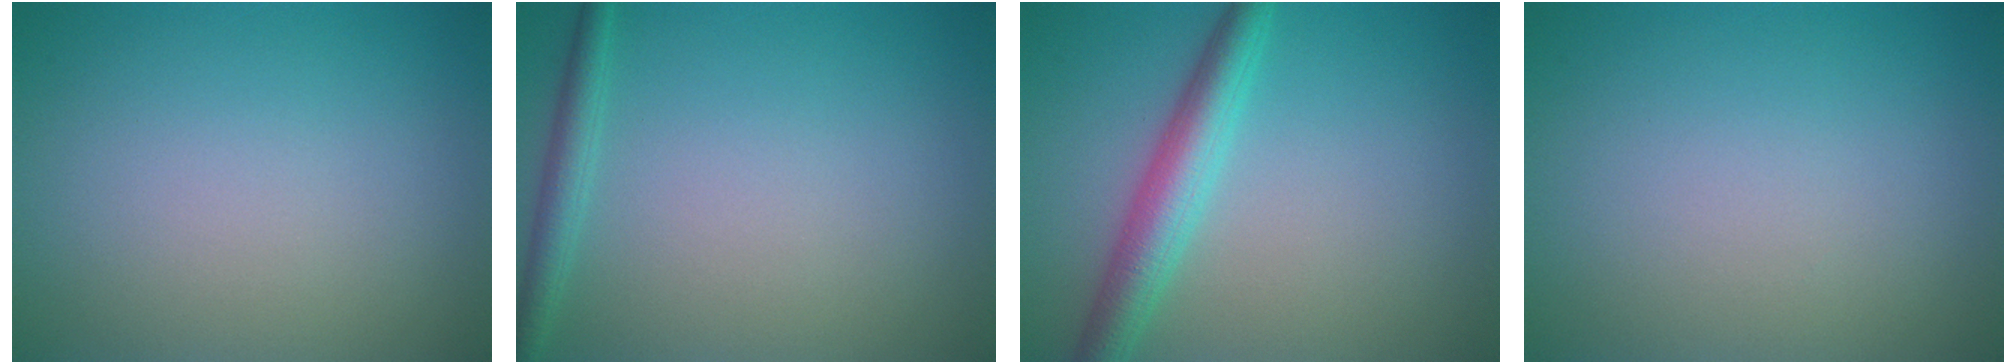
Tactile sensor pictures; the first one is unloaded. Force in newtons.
{"total": 1.8, "press": 1.8, "slide": 0.1}
{"total": 4.2, "press": 4.2, "slide": 0.1}
{"total": 0.0}